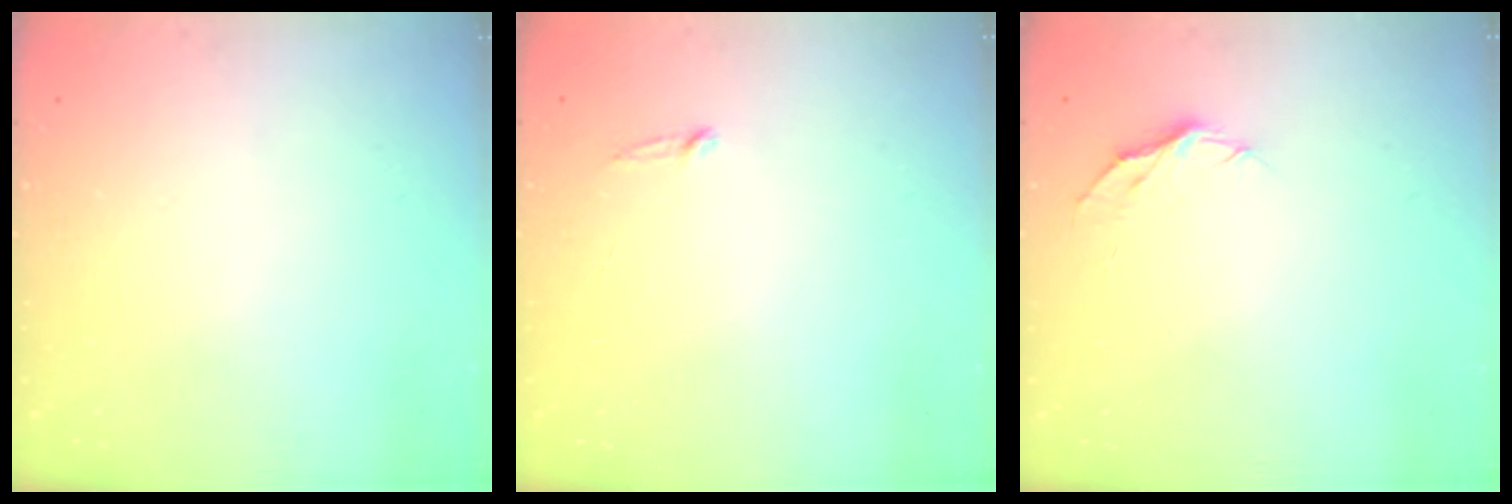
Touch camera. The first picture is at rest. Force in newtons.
{"total": 2.5, "press": 2.5, "slide": 0.2}
{"total": 5.1, "press": 5.1, "slide": 0.2}